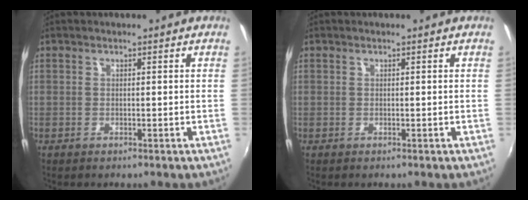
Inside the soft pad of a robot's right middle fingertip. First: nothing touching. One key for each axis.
{"total": 0.0}